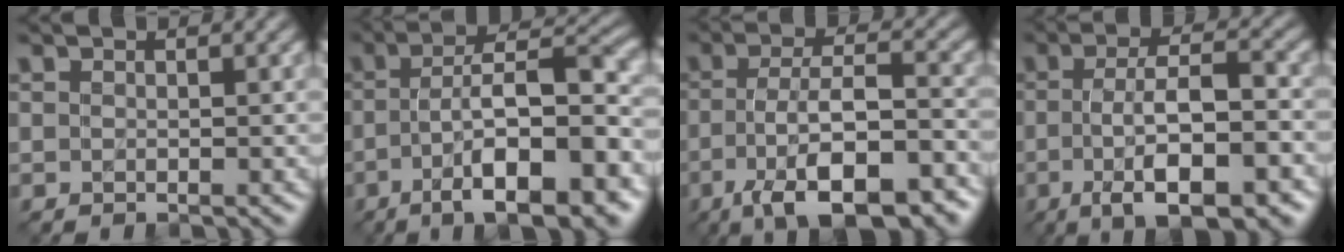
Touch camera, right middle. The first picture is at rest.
{"total": 11.5, "force": [-4.5, 3.3, 10.1], "torque": [-0.154, 0.012, -0.064]}
{"total": 11.0, "force": [-5.4, 4.0, 8.7], "torque": [-0.149, -0.003, -0.086]}
{"total": 8.9, "force": [-2.8, 2.7, 7.9], "torque": [-0.131, 0.001, -0.045]}